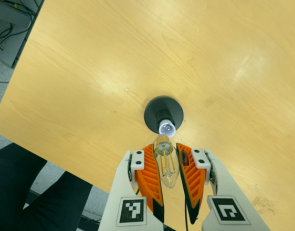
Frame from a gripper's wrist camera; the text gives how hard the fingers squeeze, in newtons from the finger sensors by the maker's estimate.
{"total": 20.7, "left": 22.9, "right": 18.4}